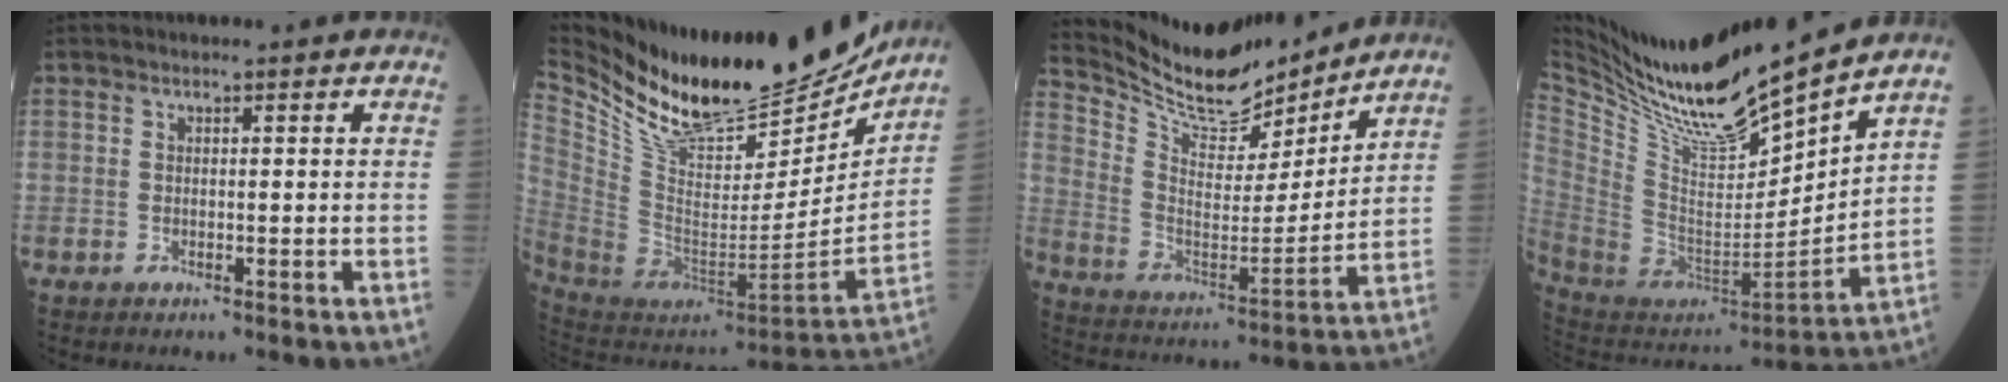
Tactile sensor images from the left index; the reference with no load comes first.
{"total": 28.7, "force": [23.7, 8.1, 13.9], "torque": [-0.265, -0.039, 0.379]}
{"total": 15.0, "force": [14.4, 2.6, 3.6], "torque": [-0.089, -0.010, 0.258]}
{"total": 20.5, "force": [18.0, 0.8, 9.7], "torque": [-0.177, -0.033, 0.334]}